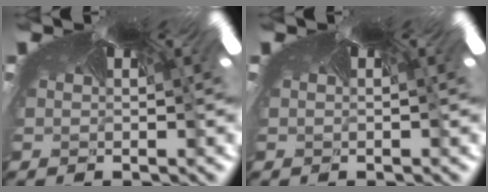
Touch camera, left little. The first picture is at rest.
{"total": 0.0}